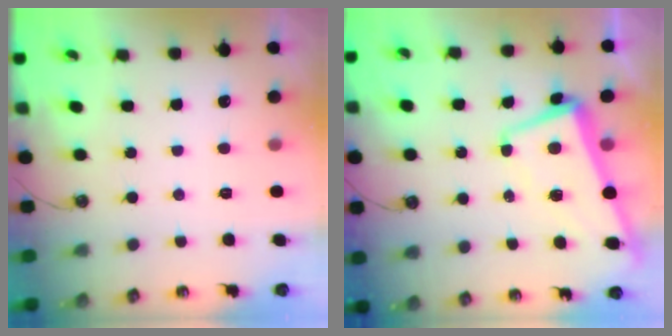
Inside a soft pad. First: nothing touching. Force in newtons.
{"total": 1.2, "press": 0.0, "slide": 1.2}